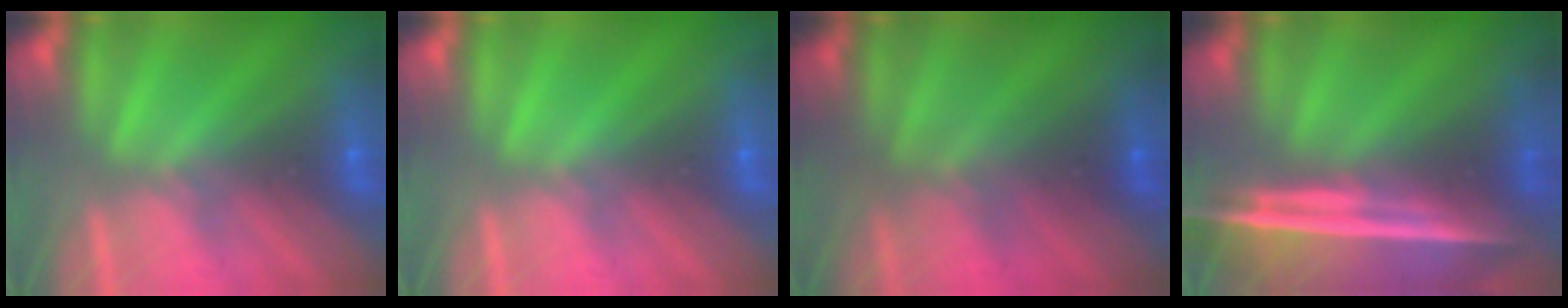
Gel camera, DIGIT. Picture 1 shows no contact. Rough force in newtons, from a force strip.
{"total": 0.0}
{"total": 1.9}
{"total": 11.6}